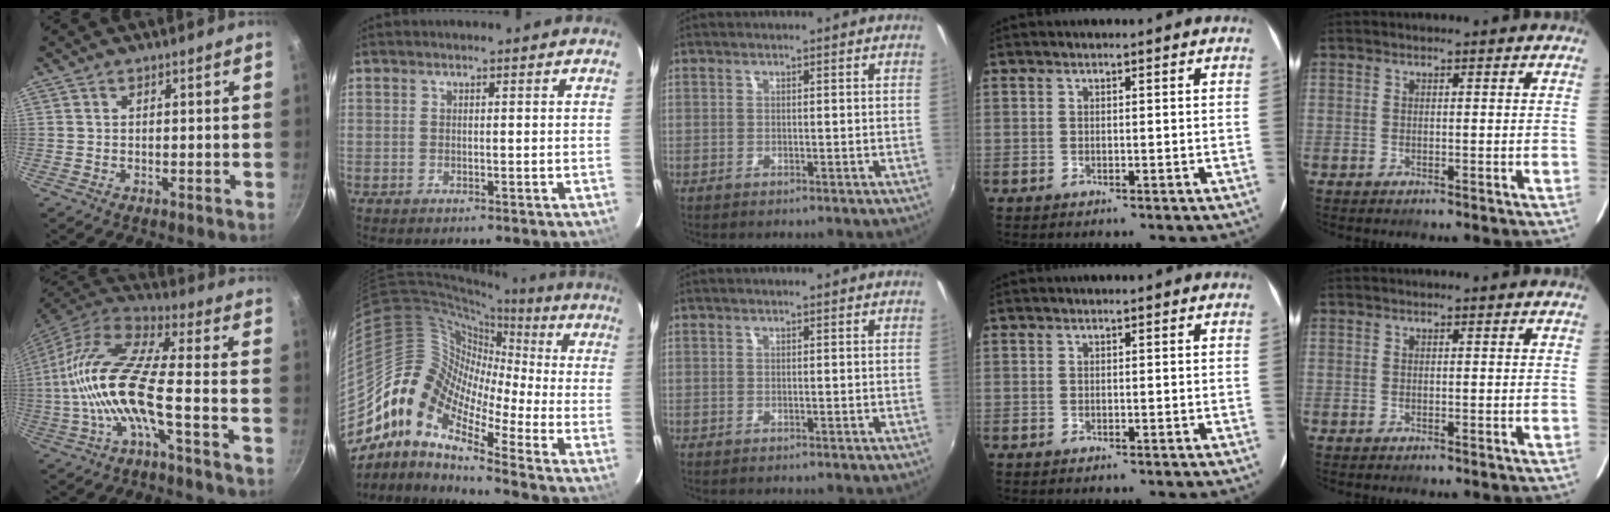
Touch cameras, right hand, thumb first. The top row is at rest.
{"thumb": {"total": 15.9, "force": [-4.0, 3.7, 14.9], "torque": [-0.301, 0.044, -0.088]}, "index": {"total": 11.9, "force": [-6.3, 6.1, 8.1], "torque": [-0.128, 0.014, -0.149]}}